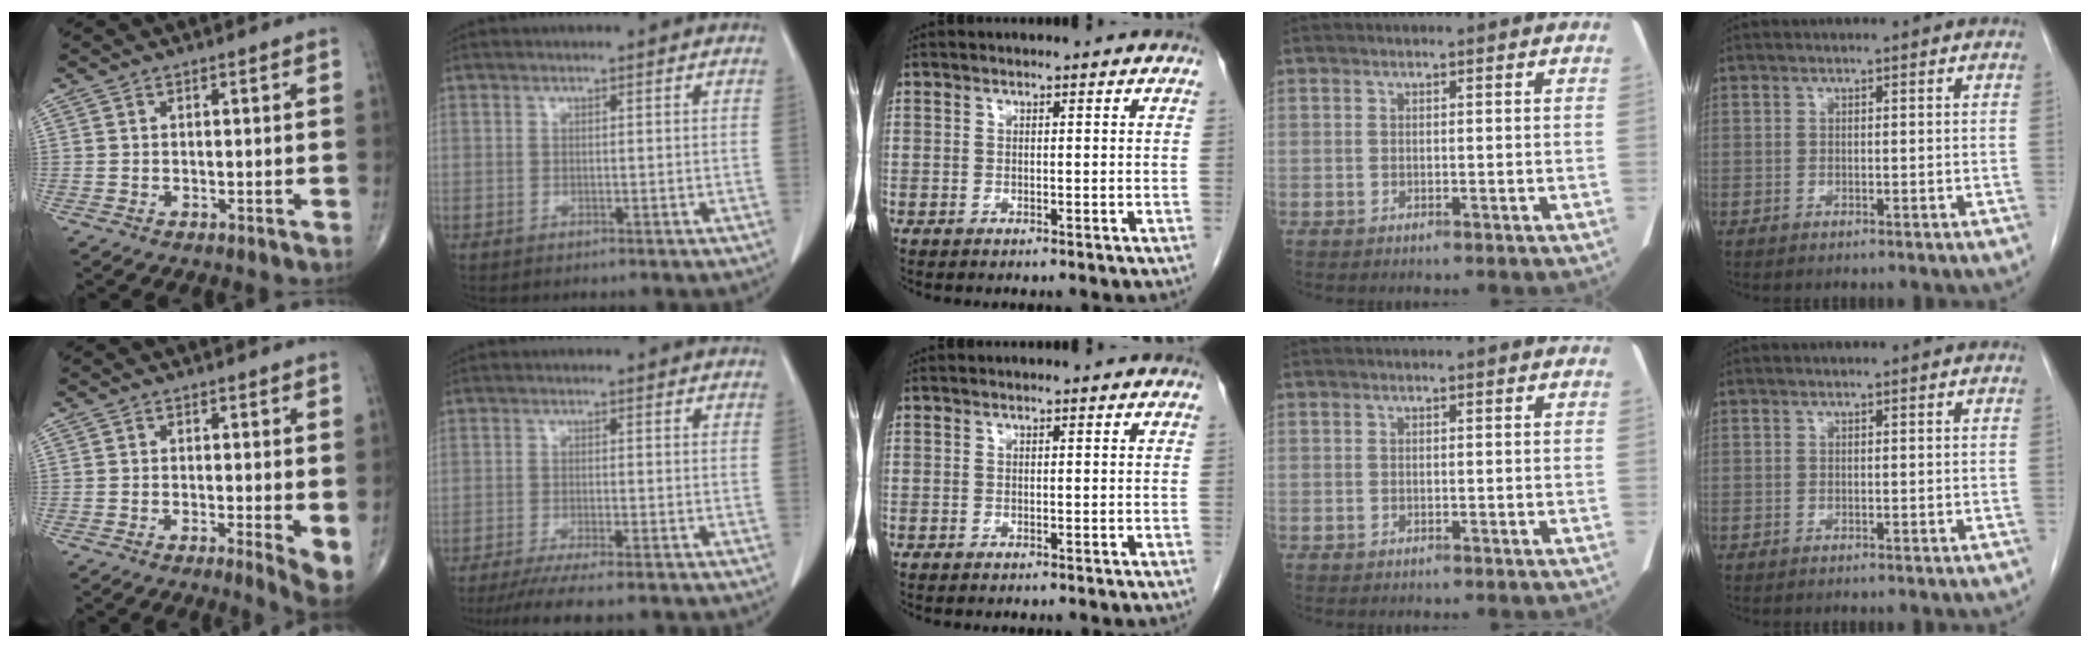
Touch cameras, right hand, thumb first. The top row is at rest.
{"thumb": {"total": 3.9, "force": [-0.3, 0.8, 3.8], "torque": [-0.057, -0.013, -0.010]}, "index": {"total": 10.6, "force": [-9.1, 0.7, 5.4], "torque": [-0.067, -0.020, -0.136]}}